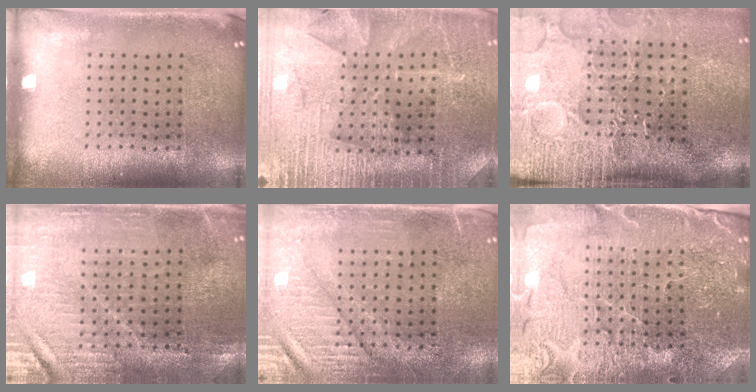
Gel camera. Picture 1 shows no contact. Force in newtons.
{"total": 3.3, "press": 3.3, "slide": 0.7}
{"total": 4.5, "press": 3.8, "slide": 2.6}
{"total": 1.3, "press": 1.3, "slide": 0.2}
{"total": 3.4, "press": 3.0, "slide": 1.7}
{"total": 3.3, "press": 3.3, "slide": 0.3}